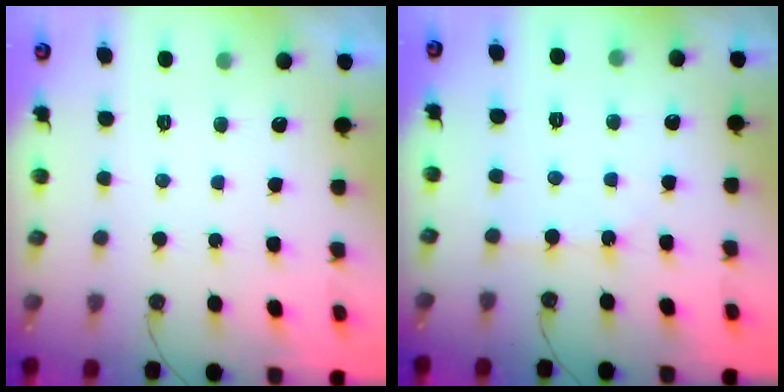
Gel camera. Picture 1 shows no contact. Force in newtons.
{"total": 3.8, "press": 3.7, "slide": 0.5}